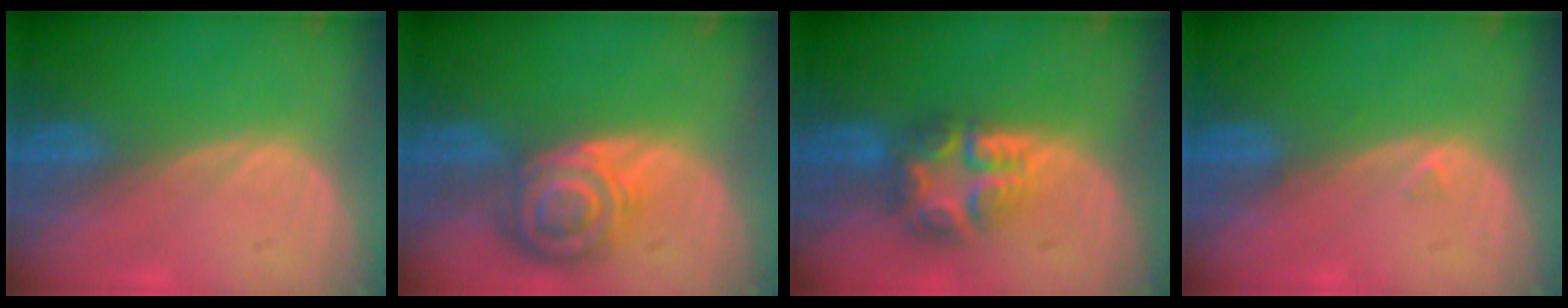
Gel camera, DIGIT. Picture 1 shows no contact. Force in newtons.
{"total": 8.3, "press": 7.2, "slide": 4.1}
{"total": 7.7, "press": 6.8, "slide": 3.6}
{"total": 0.5, "press": 0.5, "slide": 0.2}